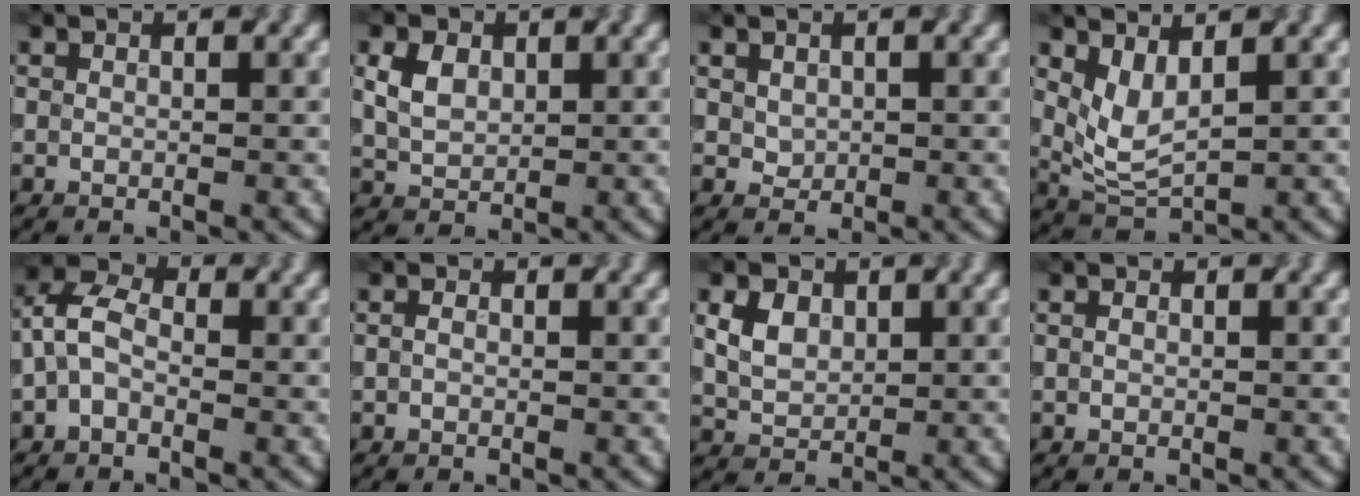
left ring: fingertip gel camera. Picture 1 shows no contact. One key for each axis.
{"total": 2.8, "fx": 0.8, "fy": 2.0, "fz": 1.9, "tx": -0.047, "ty": 0.007, "tz": 0.021}
{"total": 1.9, "fx": 0.7, "fy": 1.5, "fz": 0.9, "tx": -0.026, "ty": 0.007, "tz": 0.025}
{"total": 3.2, "fx": 1.2, "fy": 1.5, "fz": 2.6, "tx": -0.062, "ty": 0.000, "tz": 0.034}
{"total": 3.5, "fx": -0.9, "fy": 2.1, "fz": 2.7, "tx": -0.054, "ty": 0.020, "tz": -0.022}
{"total": 1.3, "fx": 0.2, "fy": 0.8, "fz": 0.9, "tx": -0.004, "ty": 0.008, "tz": -0.012}
{"total": 3.3, "fx": 1.0, "fy": 2.3, "fz": 2.1, "tx": -0.047, "ty": 0.005, "tz": 0.020}
{"total": 0.8, "fx": 0.3, "fy": 0.5, "fz": 0.6, "tx": -0.001, "ty": 0.005, "tz": -0.011}